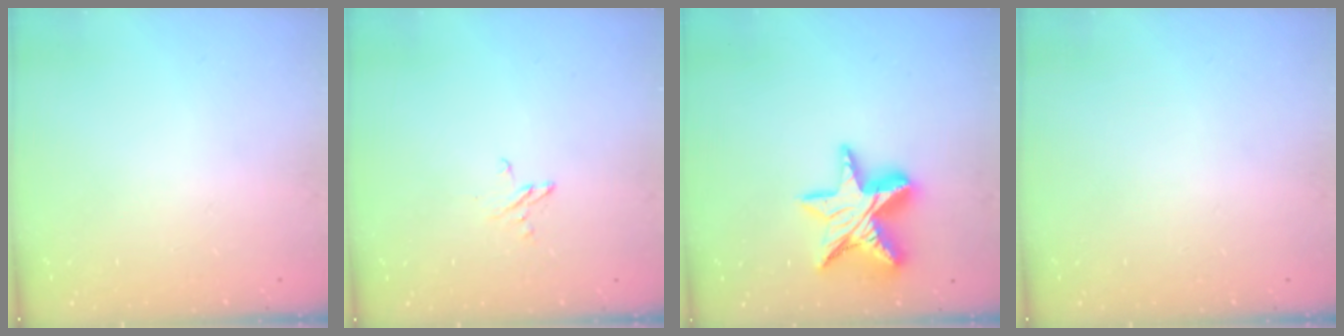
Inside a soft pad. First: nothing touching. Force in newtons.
{"total": 2.9, "press": 2.9, "slide": 0.3}
{"total": 15.8, "press": 15.7, "slide": 1.4}
{"total": 0.0}